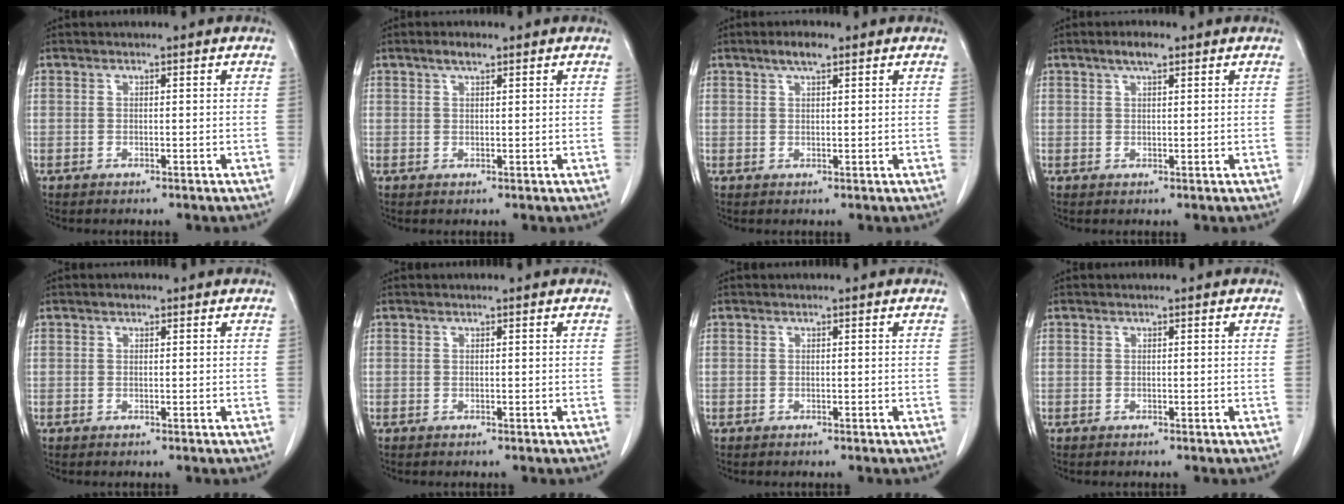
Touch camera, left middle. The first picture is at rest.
{"total": 2.0, "force": [1.3, 0.5, 1.3], "torque": [-0.029, 0.005, 0.024]}
{"total": 2.9, "force": [1.9, 0.7, 2.1], "torque": [-0.041, 0.006, 0.034]}
{"total": 2.6, "force": [1.7, 0.6, 1.9], "torque": [-0.038, 0.005, 0.030]}
{"total": 0.6, "force": [0.4, 0.4, 0.3], "torque": [-0.006, 0.002, 0.005]}
{"total": 0.0}
{"total": 0.0}
{"total": 0.0}